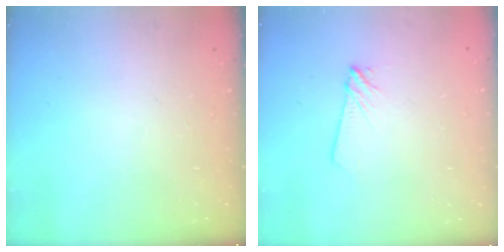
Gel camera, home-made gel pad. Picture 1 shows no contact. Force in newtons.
{"total": 3.8, "press": 3.7, "slide": 0.6}